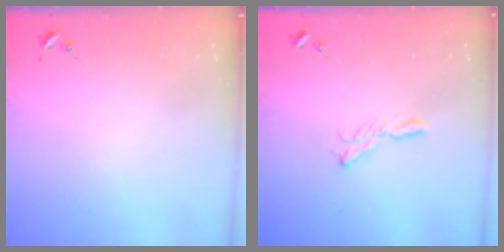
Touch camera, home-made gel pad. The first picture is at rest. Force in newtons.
{"total": 6.3, "press": 6.3, "slide": 0.3}